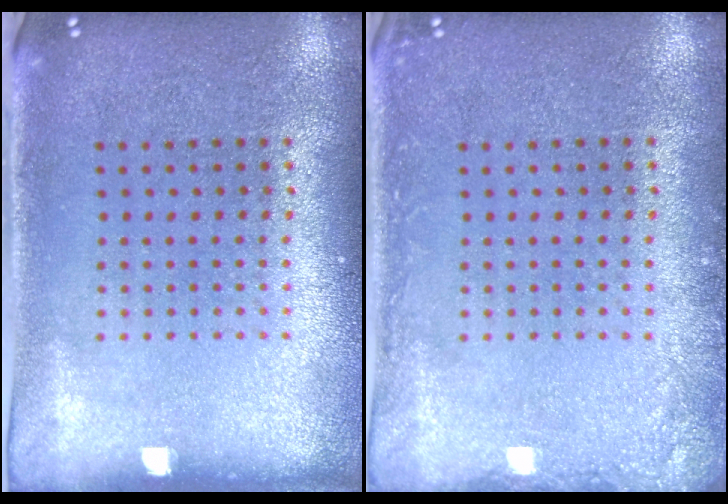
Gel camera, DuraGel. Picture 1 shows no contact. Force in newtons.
{"total": 1.4, "press": 1.4, "slide": 0.2}